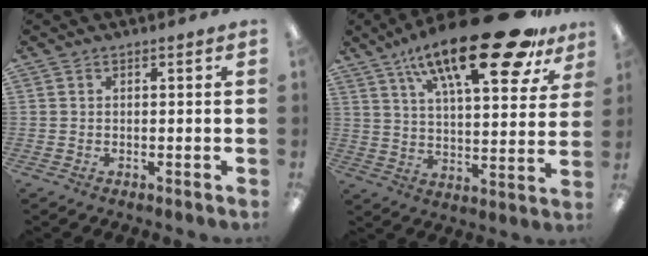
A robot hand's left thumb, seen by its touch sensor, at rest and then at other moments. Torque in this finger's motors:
{"motor_torque": [0.74, 0.89, 1.66, -1.11, 0.19]}